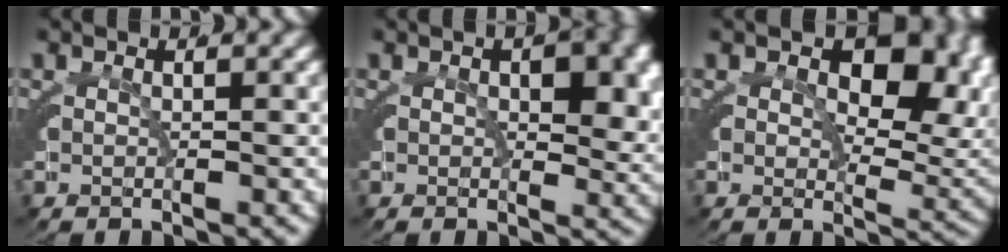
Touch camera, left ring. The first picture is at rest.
{"total": 4.2, "force": [0.7, 2.2, 3.6], "torque": [-0.031, 0.000, 0.007]}
{"total": 7.6, "force": [2.2, 4.5, 5.7], "torque": [-0.067, -0.004, 0.029]}